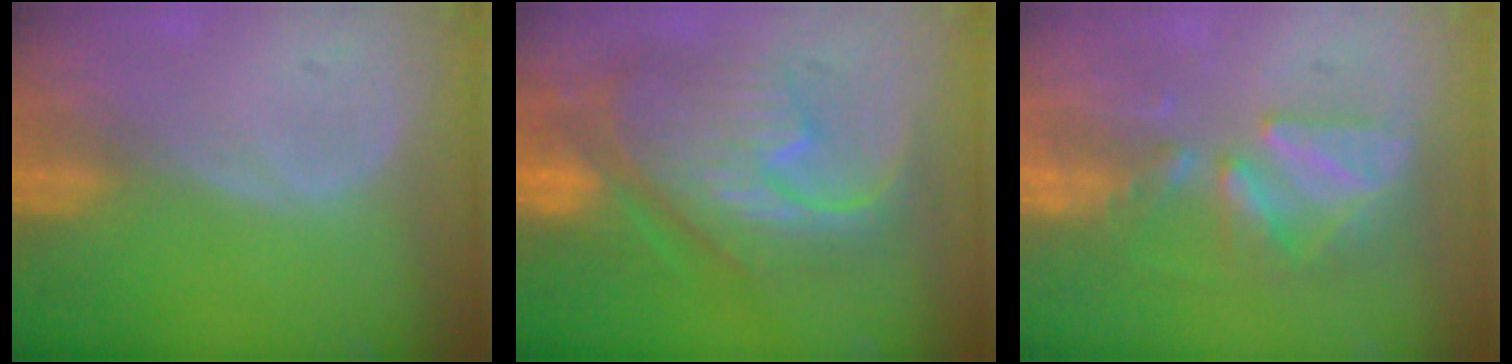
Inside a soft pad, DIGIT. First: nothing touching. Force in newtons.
{"total": 11.8, "press": 11.7, "slide": 1.2}
{"total": 8.6, "press": 7.7, "slide": 3.8}